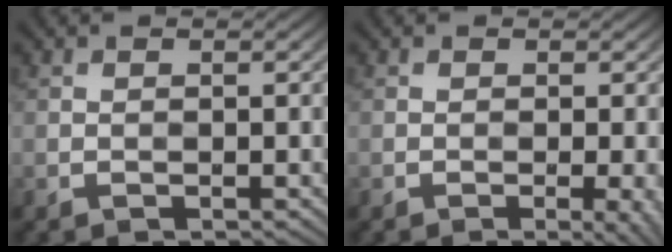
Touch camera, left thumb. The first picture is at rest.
{"total": 2.5, "force": [-0.6, 0.5, 2.4], "torque": [-0.033, -0.002, -0.011]}